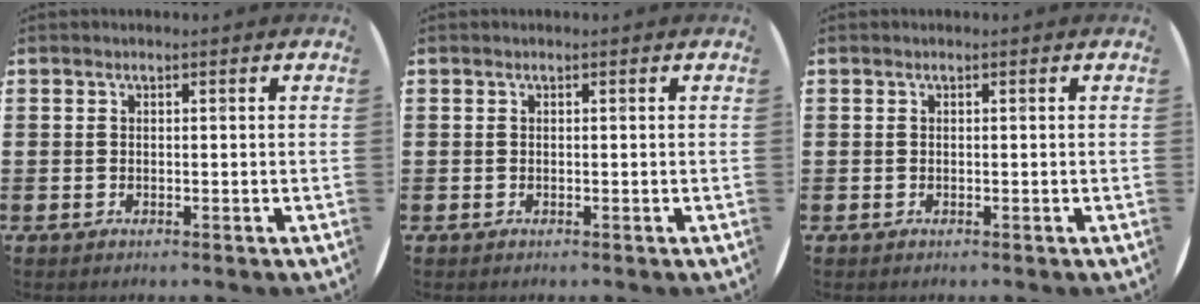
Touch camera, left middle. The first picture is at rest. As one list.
[{"total": 0.0}, {"total": 0.0}]